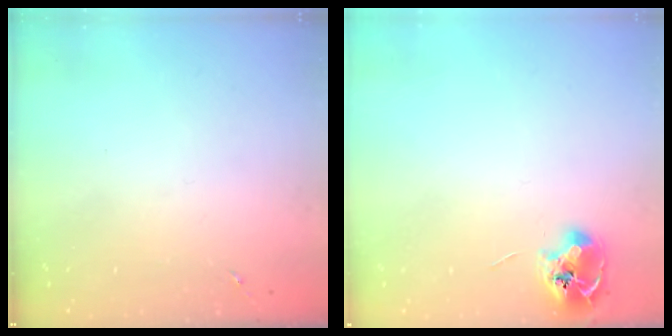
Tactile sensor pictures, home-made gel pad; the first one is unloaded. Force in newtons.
{"total": 9.0, "press": 8.9, "slide": 0.8}